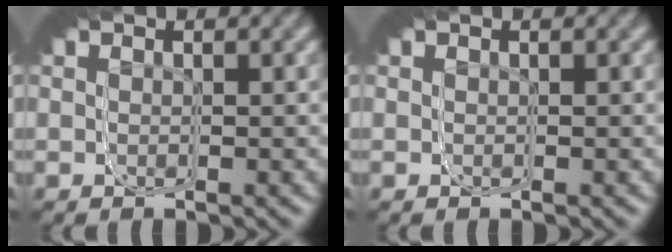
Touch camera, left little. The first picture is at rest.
{"total": 0.0}